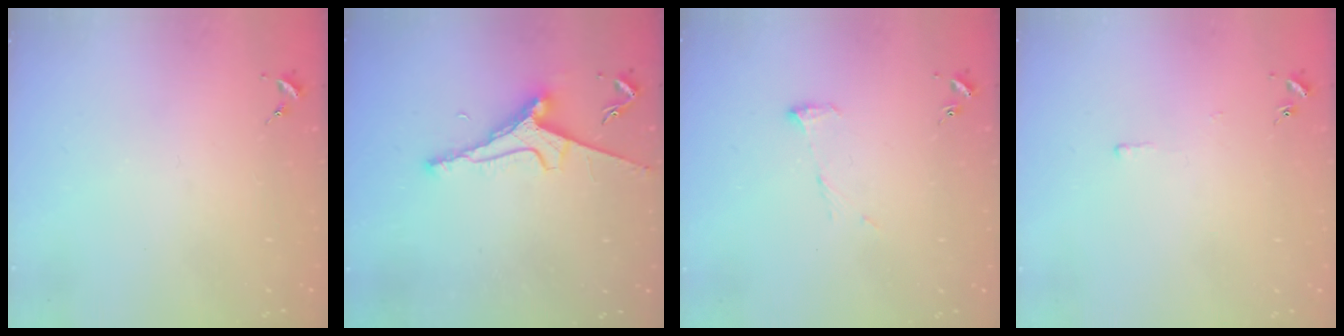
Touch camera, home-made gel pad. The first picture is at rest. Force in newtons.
{"total": 8.0, "press": 7.9, "slide": 1.2}
{"total": 6.5, "press": 6.4, "slide": 0.7}
{"total": 2.6, "press": 2.6, "slide": 0.3}